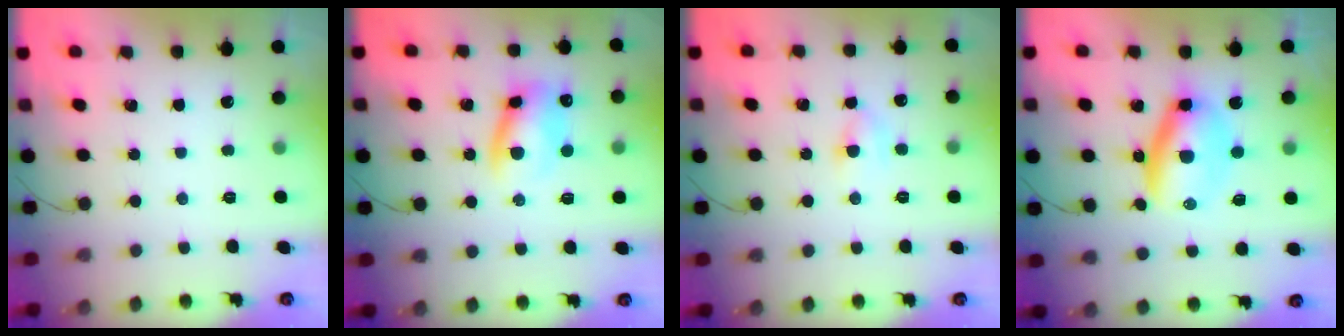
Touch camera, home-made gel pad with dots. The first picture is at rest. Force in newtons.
{"total": 10.8, "press": 10.6, "slide": 1.9}
{"total": 4.2, "press": 4.1, "slide": 1.0}
{"total": 8.4, "press": 8.1, "slide": 2.0}